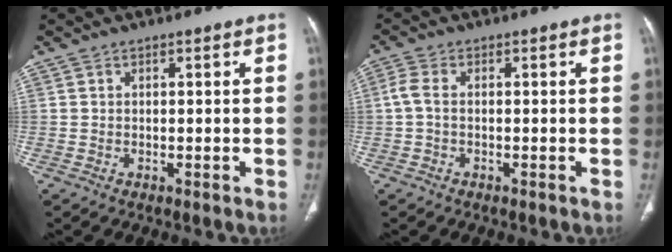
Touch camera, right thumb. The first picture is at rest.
{"total": 2.6, "force": [-0.3, 1.3, 2.2], "torque": [-0.062, 0.007, -0.009]}